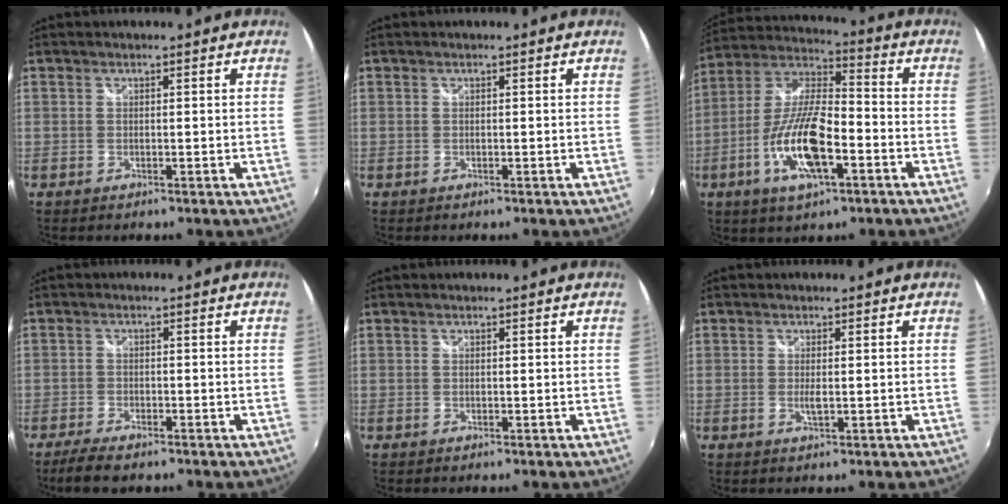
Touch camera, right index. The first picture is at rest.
{"total": 0.0}
{"total": 15.7, "force": [-5.7, 5.3, 13.7], "torque": [-0.282, -0.009, -0.110]}
{"total": 5.6, "force": [-4.4, 1.4, 3.1], "torque": [-0.079, -0.016, -0.080]}
{"total": 0.0}
{"total": 1.7, "force": [-0.1, 0.2, 1.7], "torque": [-0.032, -0.005, -0.003]}